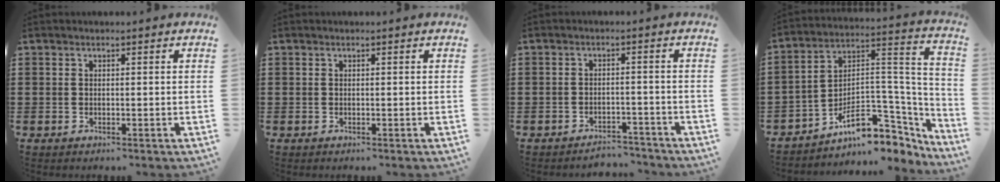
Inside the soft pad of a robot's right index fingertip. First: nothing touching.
{"total": 0.0}
{"total": 2.9, "force": [-2.9, 0.4, 0.1], "torque": [-0.008, 0.000, -0.061]}
{"total": 8.5, "force": [-4.6, 5.2, 4.9], "torque": [-0.082, -0.015, -0.082]}